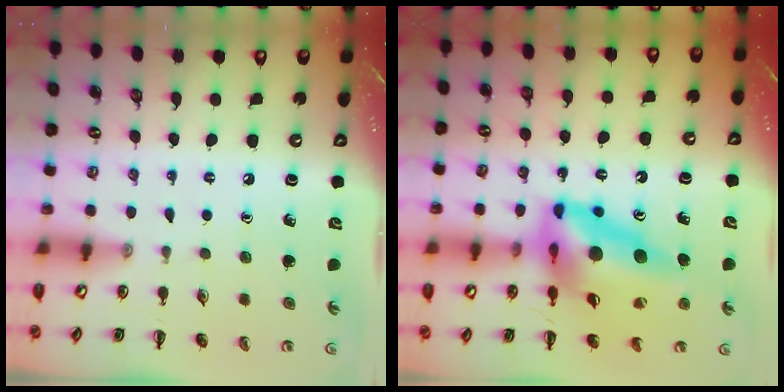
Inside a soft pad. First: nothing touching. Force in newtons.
{"total": 18.9, "press": 18.0, "slide": 5.8}